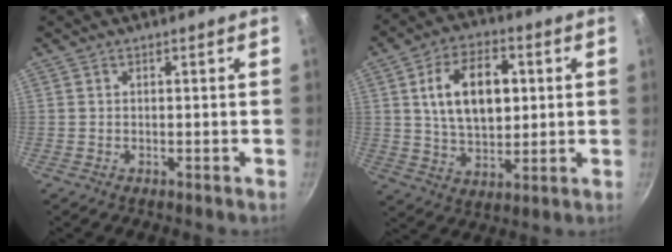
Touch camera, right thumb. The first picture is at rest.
{"total": 14.7, "force": [3.0, 9.0, 11.3], "torque": [-0.166, -0.001, 0.051]}